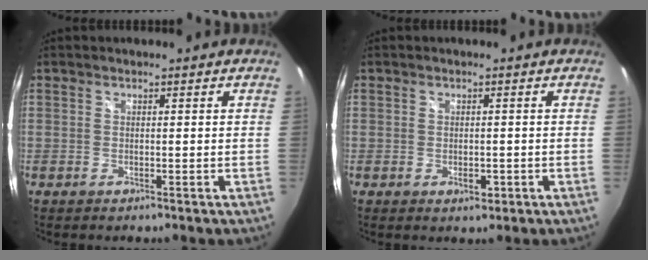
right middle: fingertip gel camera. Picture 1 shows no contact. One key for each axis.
{"total": 1.9, "fx": -0.7, "fy": 1.3, "fz": 1.2, "tx": -0.017, "ty": -0.003, "tz": -0.010}